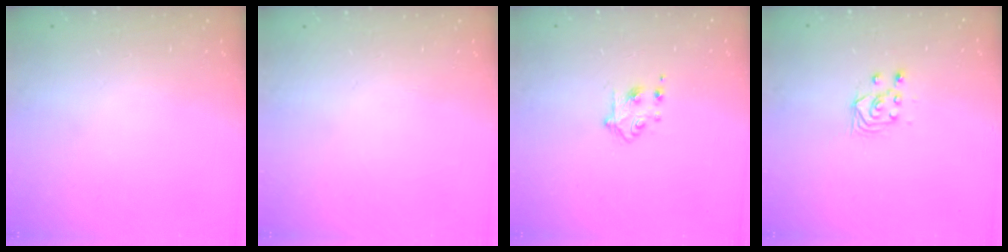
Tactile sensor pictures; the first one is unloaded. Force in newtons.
{"total": 0.0}
{"total": 4.9, "press": 4.9, "slide": 0.7}
{"total": 3.5, "press": 3.2, "slide": 1.3}